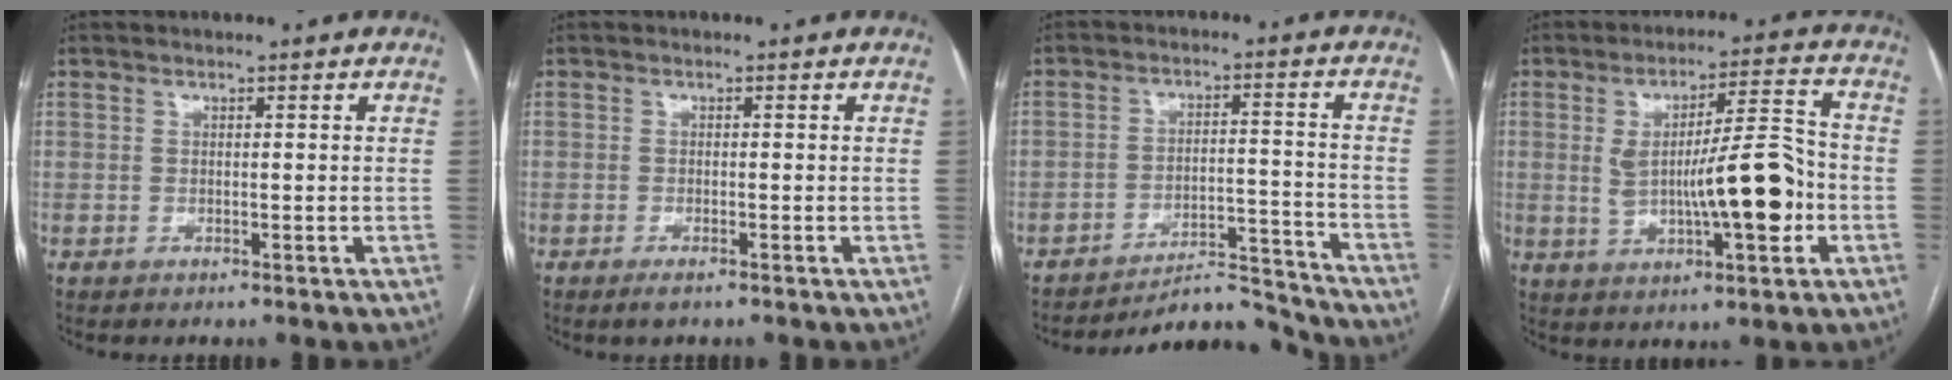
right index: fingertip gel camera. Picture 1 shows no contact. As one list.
[{"total": 1.6, "force": [-1.1, 0.2, 1.1], "torque": [-0.020, -0.003, -0.017]}, {"total": 9.3, "force": [-9.3, 0.3, -0.3], "torque": [0.009, 0.032, -0.146]}, {"total": 12.7, "force": [-1.6, 2.3, 12.3], "torque": [-0.206, 0.014, -0.019]}]